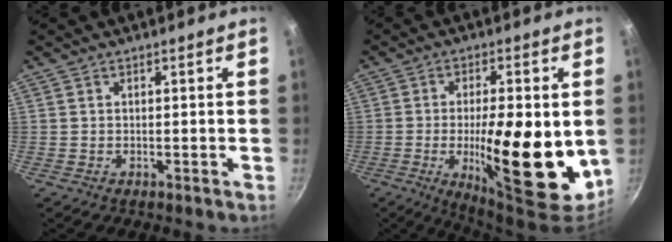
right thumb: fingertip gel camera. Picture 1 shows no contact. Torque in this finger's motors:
{"motor_torque": [2.55, 2.46, 2.37, 0.19, 0.62]}